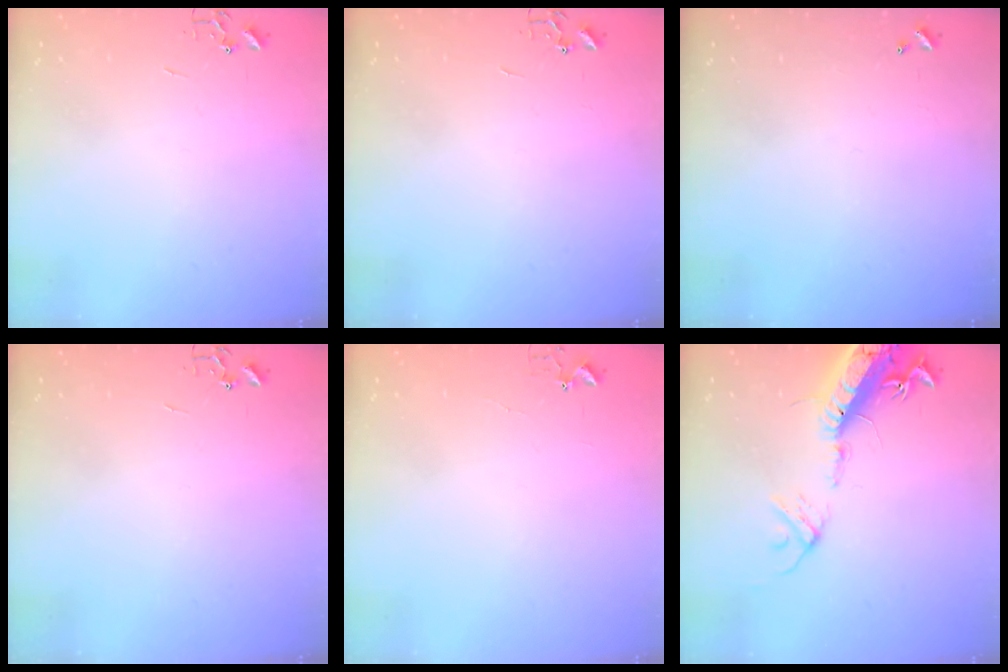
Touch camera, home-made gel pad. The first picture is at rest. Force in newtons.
{"total": 0.0}
{"total": 0.0}
{"total": 0.0}
{"total": 3.4, "press": 3.4, "slide": 0.5}
{"total": 20.7, "press": 20.1, "slide": 4.8}